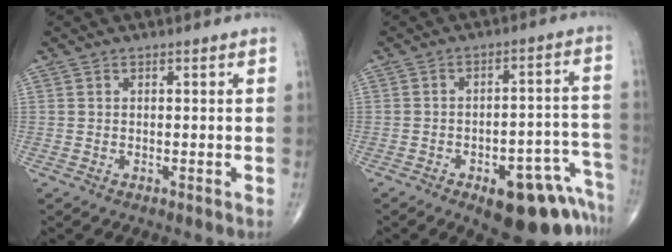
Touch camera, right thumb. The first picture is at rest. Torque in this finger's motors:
{"motor_torque": [2.29, 1.08, 0.83, -1.09, 0.26]}